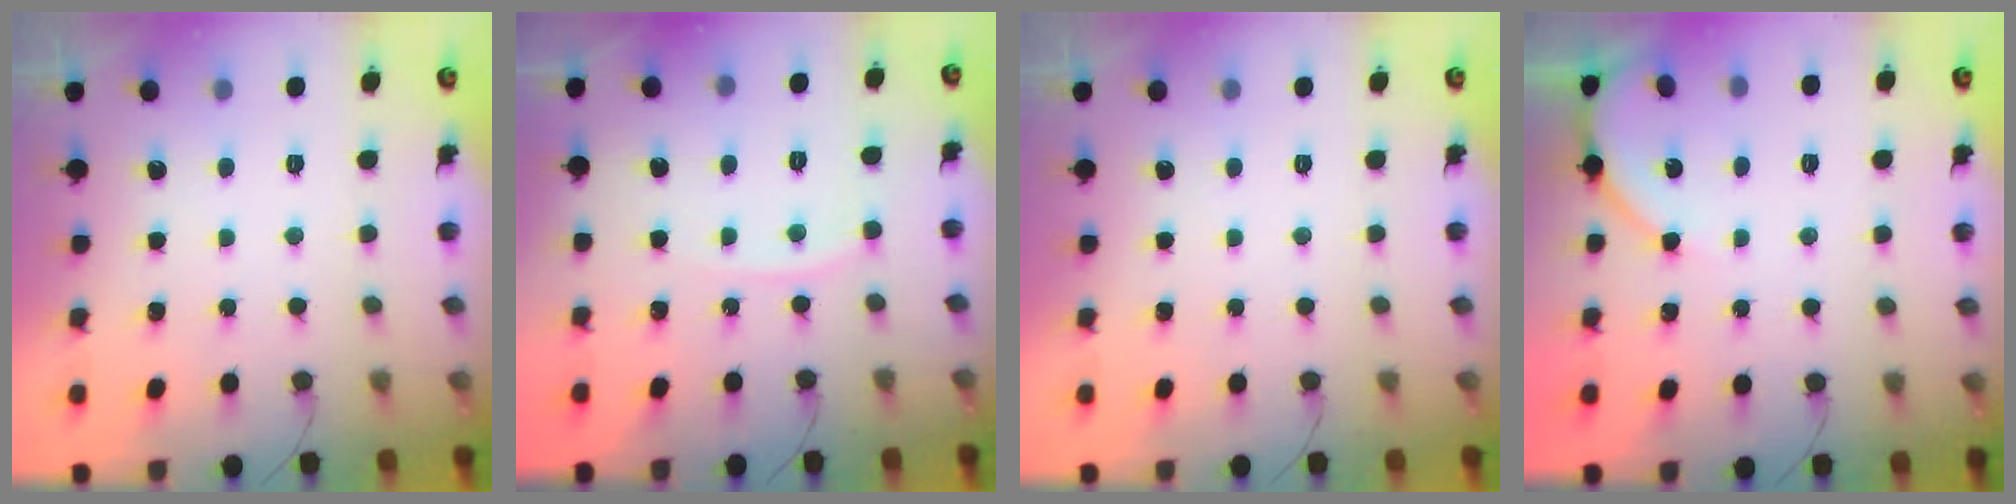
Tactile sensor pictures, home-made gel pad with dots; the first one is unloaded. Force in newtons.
{"total": 4.1, "press": 4.1, "slide": 0.4}
{"total": 0.0}
{"total": 3.9, "press": 3.9, "slide": 0.4}